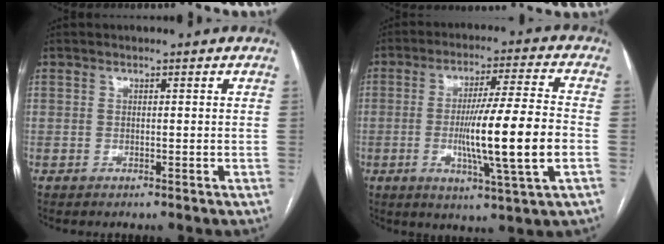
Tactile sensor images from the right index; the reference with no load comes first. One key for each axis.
{"total": 14.2, "fx": -2.6, "fy": -0.6, "fz": 14.0, "tx": -0.241, "ty": -0.012, "tz": -0.049}